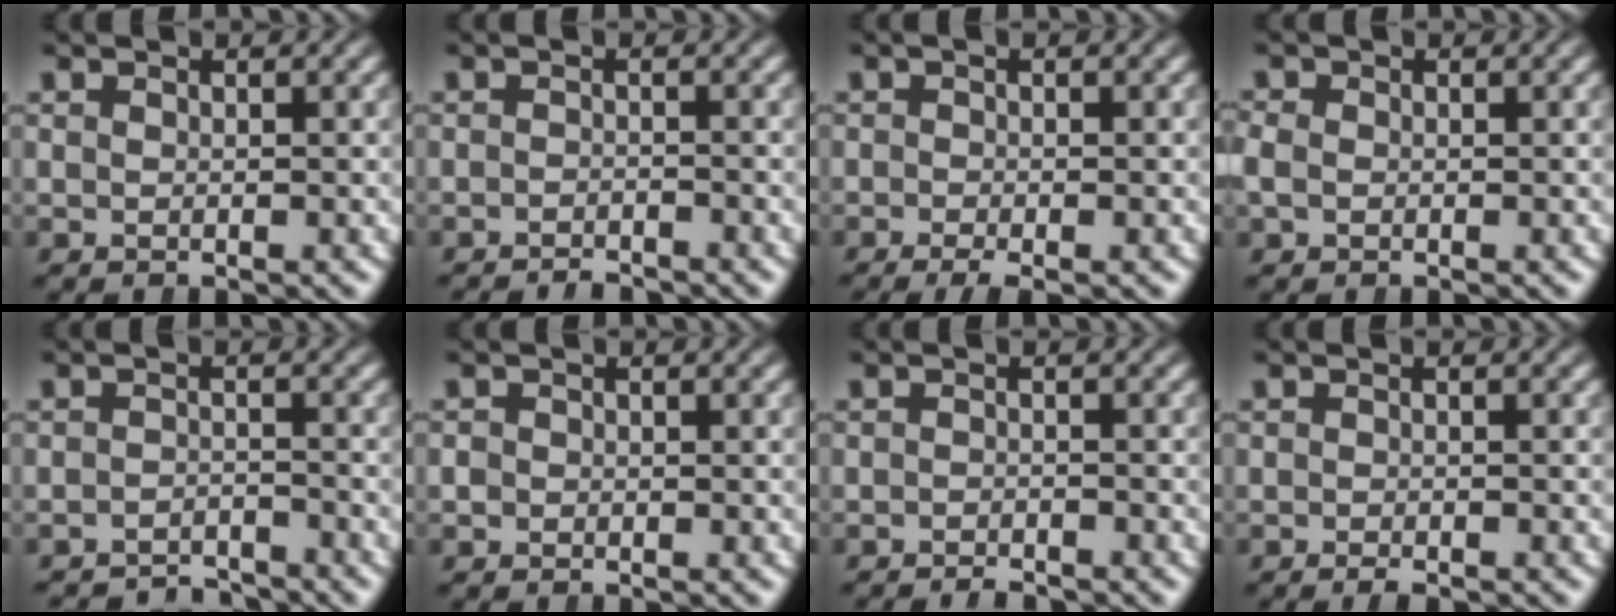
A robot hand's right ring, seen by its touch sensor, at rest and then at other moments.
{"total": 2.4, "force": [-2.4, -0.1, 0.1], "torque": [0.011, -0.005, -0.039]}
{"total": 2.5, "force": [-1.6, 0.6, 1.8], "torque": [-0.024, 0.000, -0.025]}
{"total": 1.5, "force": [-0.5, 1.3, 0.6], "torque": [-0.022, -0.006, -0.005]}
{"total": 4.0, "force": [-4.0, 0.4, 0.3], "torque": [0.015, -0.008, -0.065]}
{"total": 0.9, "force": [-0.5, 0.7, 0.0], "torque": [-0.002, -0.003, -0.008]}
{"total": 2.0, "force": [-2.0, -0.1, 0.1], "torque": [0.009, -0.004, -0.033]}
{"total": 1.0, "force": [-0.9, 0.0, 0.5], "torque": [-0.003, 0.003, -0.017]}